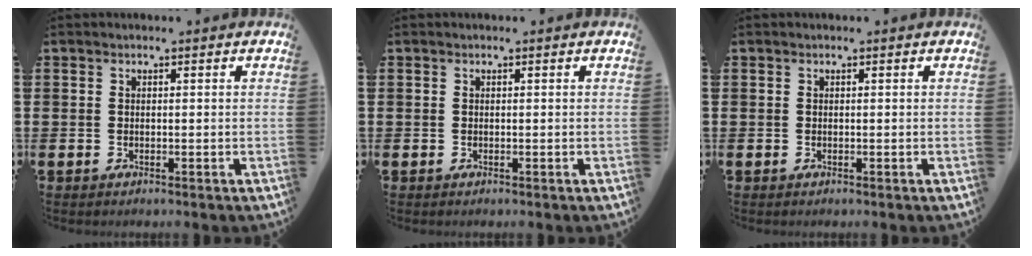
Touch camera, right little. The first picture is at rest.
{"total": 0.0}
{"total": 0.0}